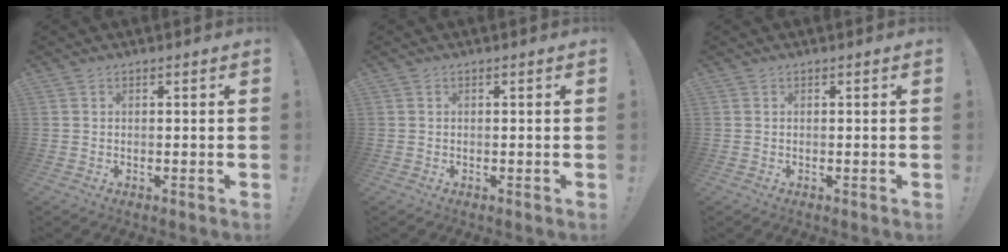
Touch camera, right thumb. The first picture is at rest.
{"total": 0.0}
{"total": 0.0}